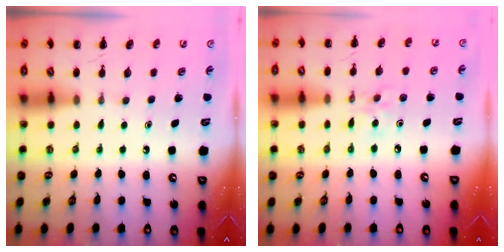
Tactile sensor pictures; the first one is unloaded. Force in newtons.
{"total": 3.8, "press": 3.6, "slide": 1.2}